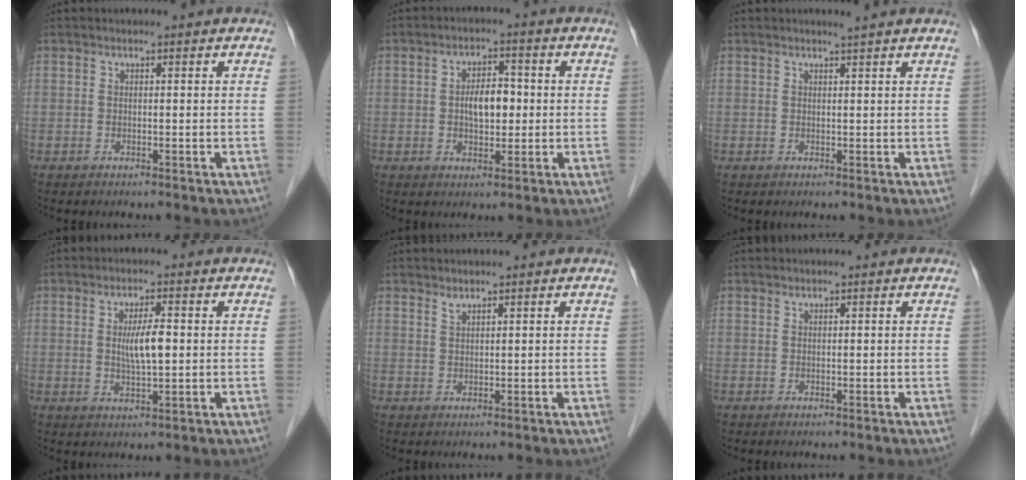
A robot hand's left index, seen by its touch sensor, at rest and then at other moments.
{"total": 5.1, "force": [-0.1, 2.5, 4.4], "torque": [-0.079, 0.008, -0.001]}
{"total": 1.1, "force": [1.0, -0.4, 0.3], "torque": [-0.018, -0.006, 0.019]}
{"total": 4.5, "force": [0.3, 0.8, 4.5], "torque": [-0.081, 0.001, 0.007]}
{"total": 0.9, "force": [0.8, -0.1, 0.4], "torque": [-0.009, -0.002, 0.019]}
{"total": 0.0}